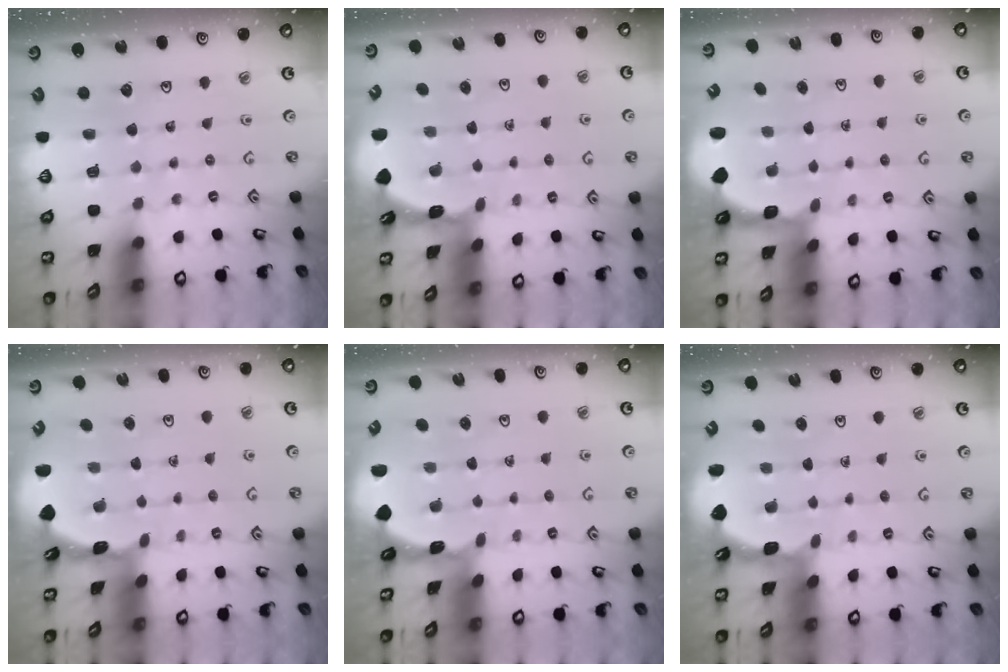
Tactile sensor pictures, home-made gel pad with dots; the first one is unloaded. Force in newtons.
{"total": 1.8, "press": 1.7, "slide": 0.0}
{"total": 2.2, "press": 2.0, "slide": 1.1}
{"total": 1.7, "press": 1.7, "slide": 0.1}
{"total": 1.0, "press": 1.0, "slide": 0.2}
{"total": 2.0, "press": 2.0, "slide": 0.2}